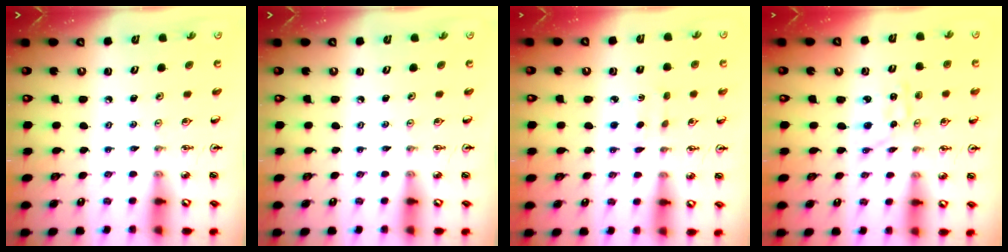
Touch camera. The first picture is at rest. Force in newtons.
{"total": 0.0}
{"total": 2.3, "press": 2.3, "slide": 0.3}
{"total": 2.0, "press": 2.0, "slide": 0.2}